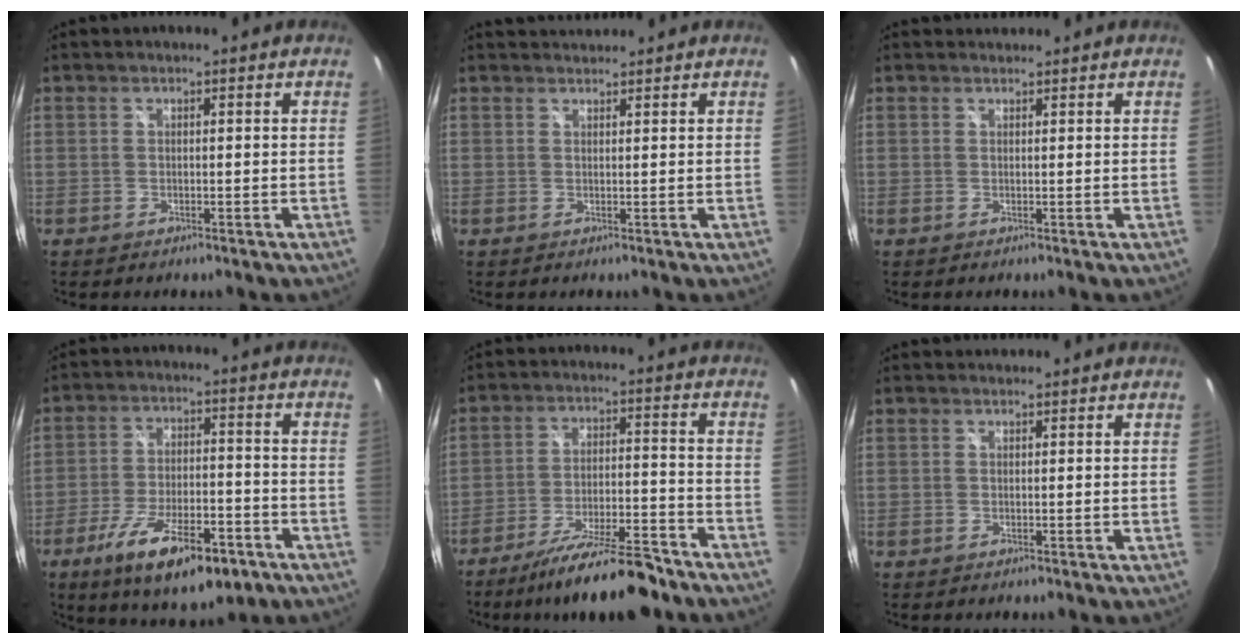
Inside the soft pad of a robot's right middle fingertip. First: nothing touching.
{"total": 2.4, "force": [2.4, 0.3, 0.3], "torque": [-0.006, 0.007, 0.040]}
{"total": 1.1, "force": [1.0, 0.3, -0.1], "torque": [0.003, 0.005, 0.017]}
{"total": 16.2, "force": [-9.4, 5.2, 12.0], "torque": [-0.222, -0.030, -0.148]}
{"total": 15.4, "force": [-12.8, 2.6, 8.1], "torque": [-0.152, -0.015, -0.198]}
{"total": 0.7, "force": [0.7, 0.2, -0.1], "torque": [0.003, 0.004, 0.011]}